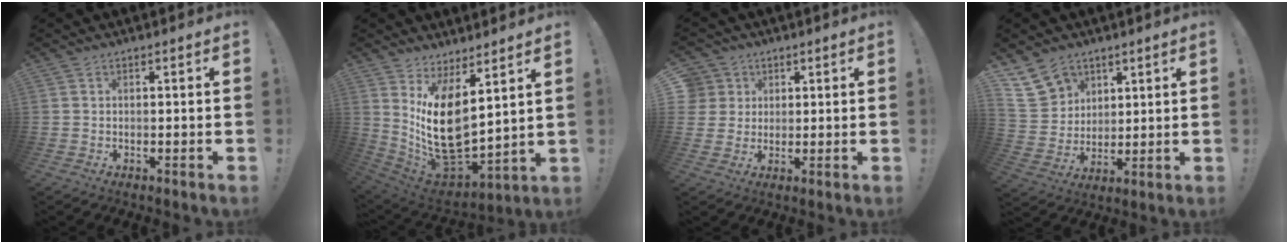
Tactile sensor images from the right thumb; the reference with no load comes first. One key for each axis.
{"total": 16.9, "fx": 5.8, "fy": 8.4, "fz": 13.5, "tx": -0.271, "ty": -0.070, "tz": 0.109}
{"total": 6.2, "fx": 2.1, "fy": 5.7, "fz": 1.0, "tx": -0.019, "ty": -0.009, "tz": 0.045}
{"total": 11.5, "fx": 7.2, "fy": 8.3, "fz": 3.1, "tx": -0.060, "ty": -0.038, "tz": 0.149}